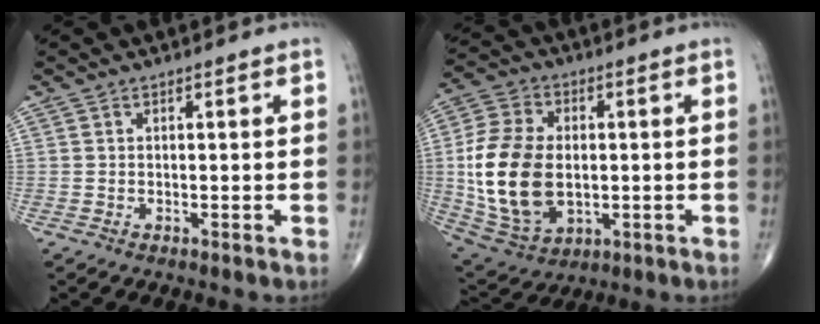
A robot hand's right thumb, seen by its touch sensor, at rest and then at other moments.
{"total": 18.5, "force": [-0.7, 12.0, 14.0], "torque": [-0.271, -0.005, 0.000]}